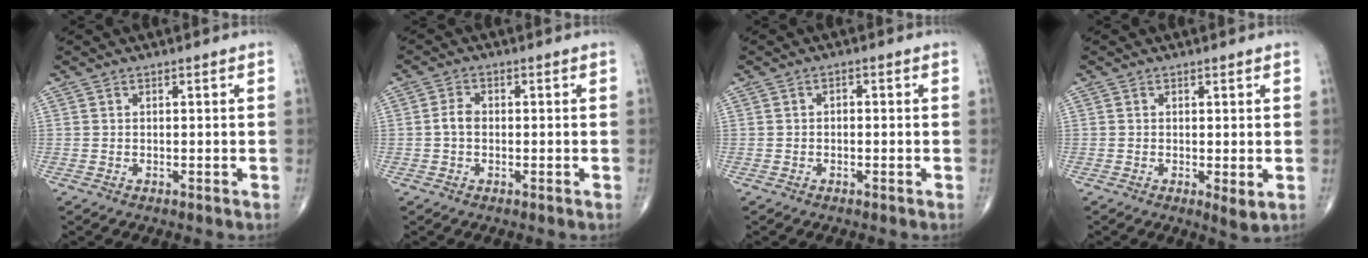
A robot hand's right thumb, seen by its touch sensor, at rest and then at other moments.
{"total": 2.5, "force": [-0.3, 1.7, 1.7], "torque": [-0.031, 0.007, -0.012]}
{"total": 1.0, "force": [-0.1, 0.7, 0.8], "torque": [-0.006, 0.004, -0.004]}
{"total": 2.5, "force": [-0.1, 0.7, 2.4], "torque": [-0.037, -0.010, -0.003]}